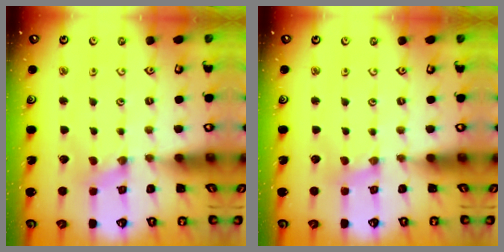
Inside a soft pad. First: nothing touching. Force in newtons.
{"total": 1.2, "press": 1.2, "slide": 0.3}